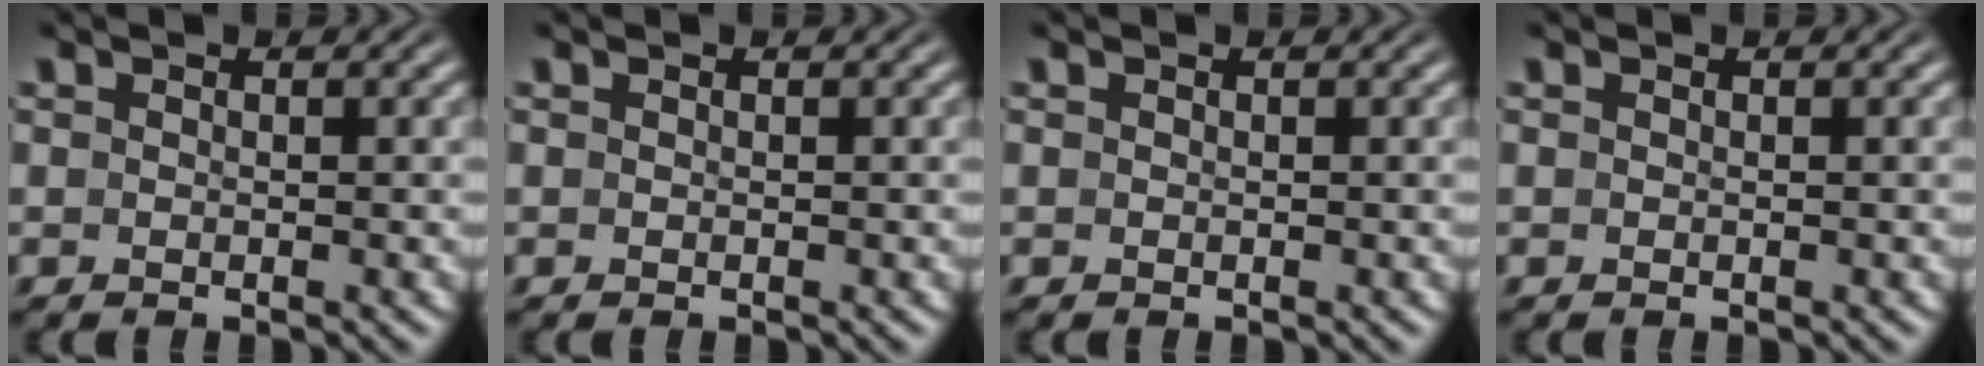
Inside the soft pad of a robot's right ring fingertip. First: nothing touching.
{"total": 0.0}
{"total": 0.0}
{"total": 0.0}